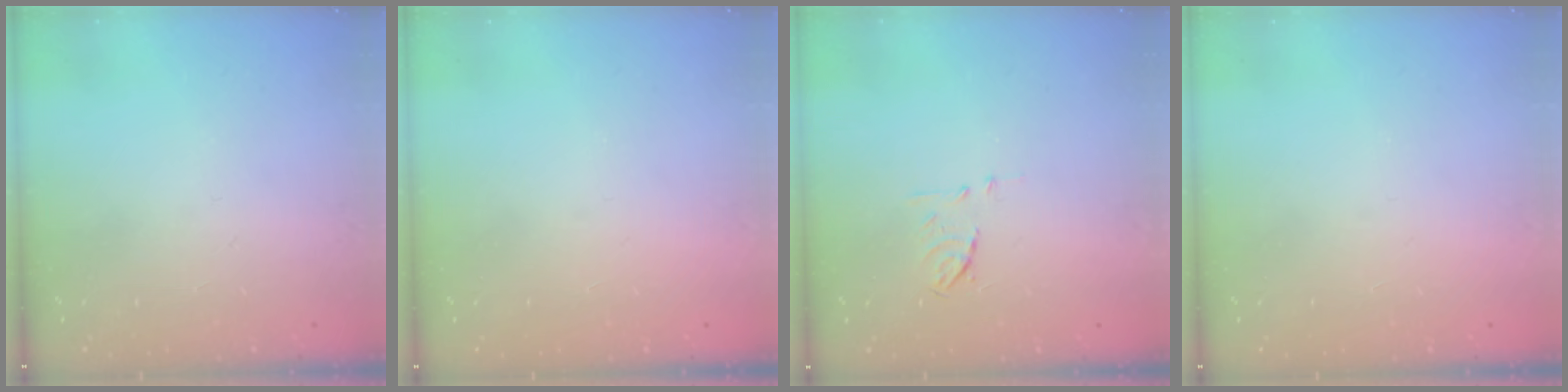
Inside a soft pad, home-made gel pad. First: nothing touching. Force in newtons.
{"total": 1.6, "press": 1.5, "slide": 0.1}
{"total": 5.8, "press": 5.7, "slide": 1.1}
{"total": 1.6, "press": 1.5, "slide": 0.1}